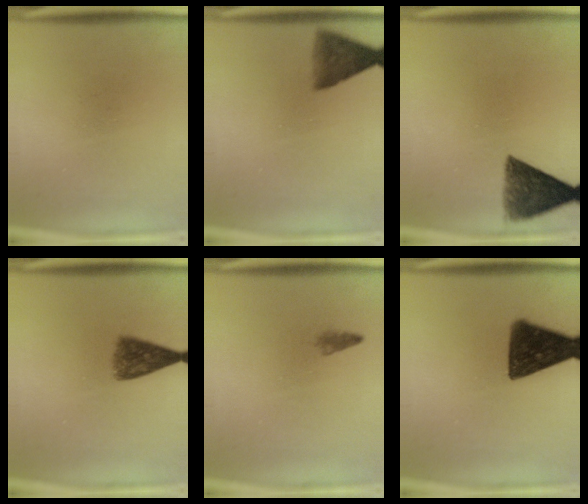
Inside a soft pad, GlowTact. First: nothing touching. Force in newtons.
{"total": 5.8}
{"total": 8.9}
{"total": 5.9}
{"total": 0.9}
{"total": 13.8}